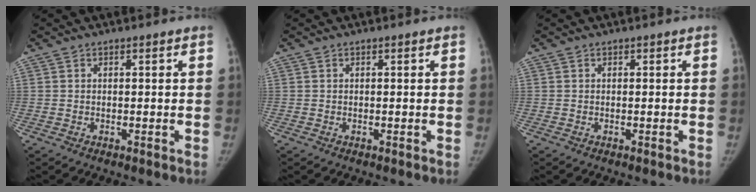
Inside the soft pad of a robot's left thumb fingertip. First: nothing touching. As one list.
[{"total": 0.0}, {"total": 0.0}]